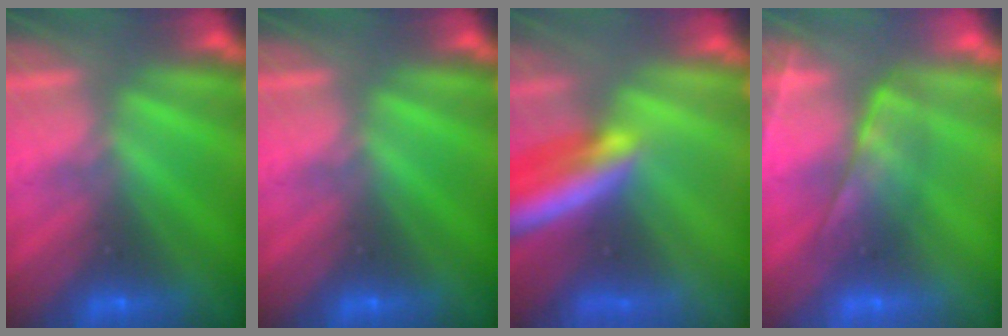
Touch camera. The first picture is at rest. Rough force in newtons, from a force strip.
{"total": 0.0}
{"total": 9.8}
{"total": 4.1}